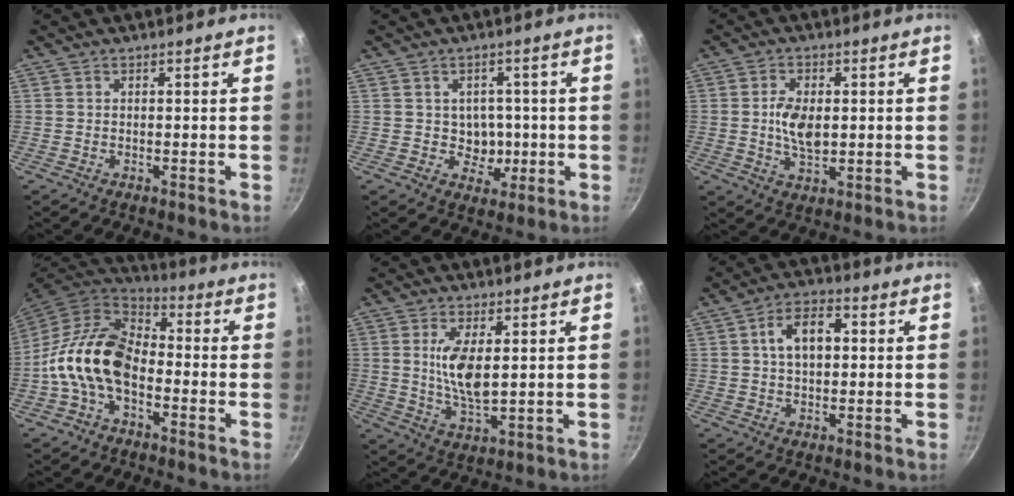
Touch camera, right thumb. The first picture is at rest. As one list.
[{"total": 5.5, "force": [-0.2, 4.9, 2.4], "torque": [-0.001, 0.002, 0.000]}, {"total": 6.9, "force": [0.3, 3.9, 5.7], "torque": [-0.097, -0.005, 0.007]}, {"total": 14.4, "force": [-3.5, 9.3, 10.5], "torque": [-0.169, 0.042, -0.086]}, {"total": 8.7, "force": [1.5, 3.5, 7.8], "torque": [-0.146, -0.016, 0.036]}, {"total": 8.1, "force": [1.3, 4.8, 6.3], "torque": [-0.087, 0.017, 0.016]}]